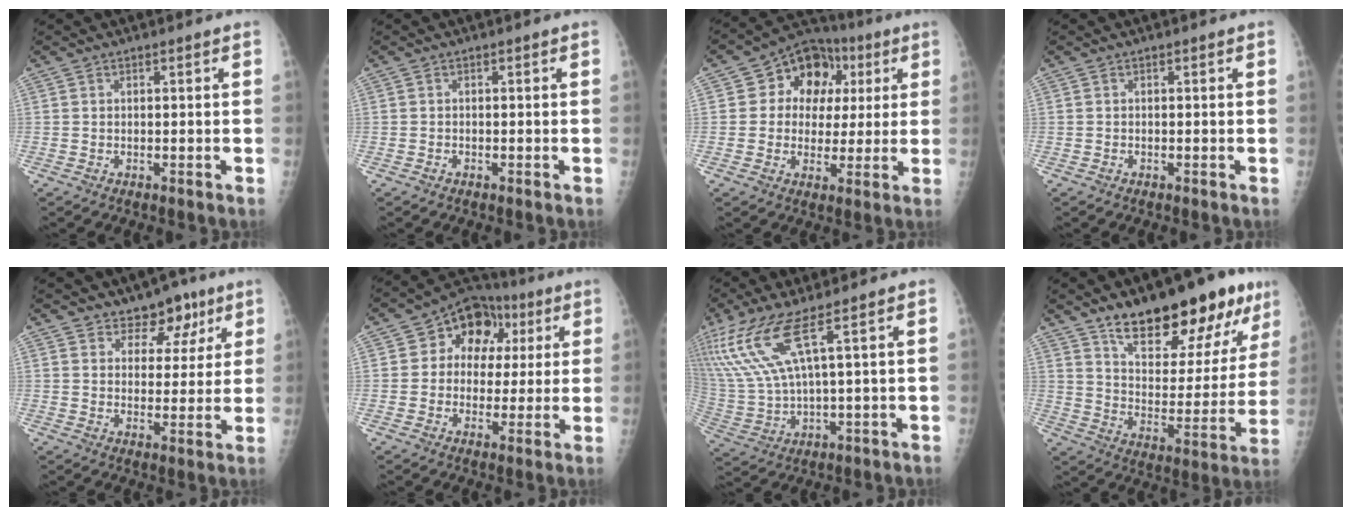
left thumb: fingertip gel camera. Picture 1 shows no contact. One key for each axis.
{"total": 0.5, "fx": -0.4, "fy": 0.3, "fz": 0.0, "tx": 0.002, "ty": 0.002, "tz": -0.007}
{"total": 13.1, "fx": 3.5, "fy": 10.3, "fz": 7.3, "tx": -0.048, "ty": 0.011, "tz": 0.046}
{"total": 0.0}
{"total": 7.0, "fx": 4.9, "fy": 4.6, "fz": 2.0, "tx": 0.016, "ty": -0.023, "tz": 0.073}
{"total": 12.2, "fx": 3.3, "fy": 9.4, "fz": 7.0, "tx": -0.047, "ty": 0.014, "tz": 0.041}
{"total": 12.1, "fx": 6.2, "fy": 1.6, "fz": 10.3, "tx": -0.258, "ty": -0.024, "tz": 0.142}
{"total": 22.7, "fx": 15.1, "fy": 8.6, "fz": 14.5, "tx": -0.158, "ty": -0.075, "tz": 0.231}